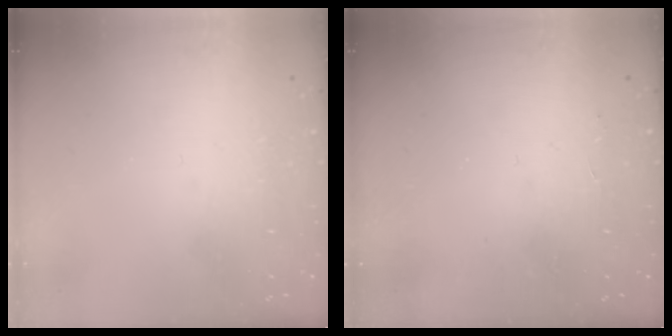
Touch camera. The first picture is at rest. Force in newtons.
{"total": 2.1, "press": 2.0, "slide": 0.4}